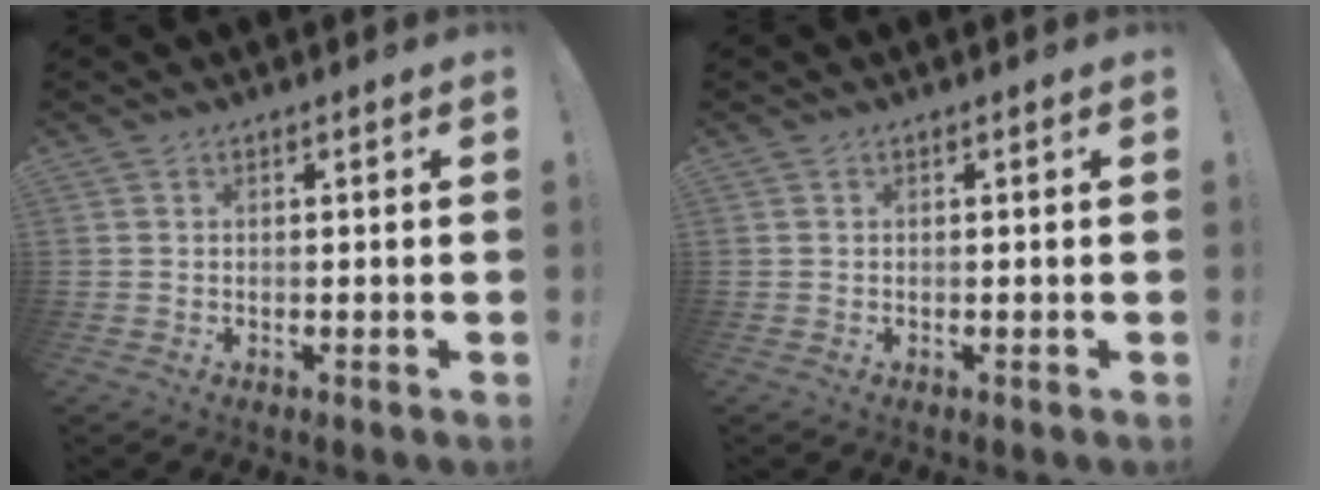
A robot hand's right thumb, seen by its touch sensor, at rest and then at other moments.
{"total": 0.0}